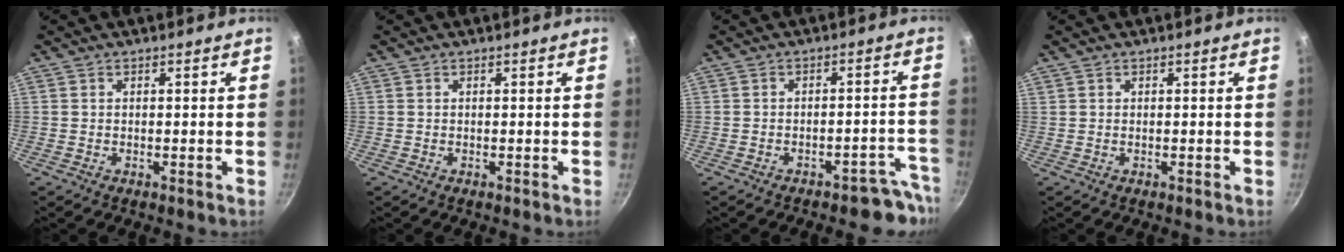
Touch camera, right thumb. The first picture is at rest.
{"total": 0.0}
{"total": 6.1, "force": [-5.2, 2.4, 2.0], "torque": [0.029, 0.066, -0.057]}
{"total": 0.0}